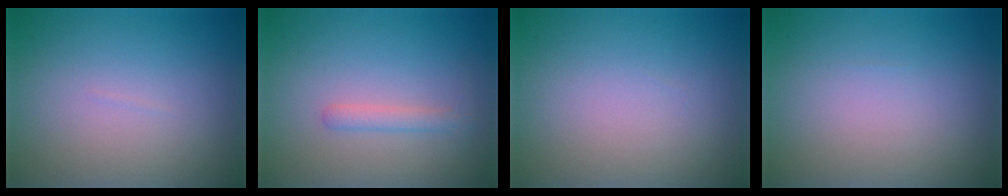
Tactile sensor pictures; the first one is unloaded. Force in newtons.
{"total": 1.4, "press": 1.4, "slide": 0.0}
{"total": 0.0}
{"total": 0.0}